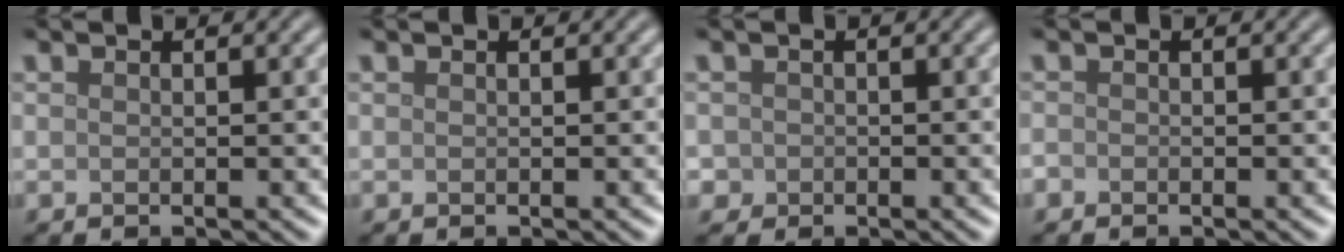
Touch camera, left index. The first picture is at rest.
{"total": 0.0}
{"total": 1.1, "force": [-0.2, 1.0, 0.0], "torque": [0.011, -0.003, -0.006]}
{"total": 0.5, "force": [-0.4, 0.3, 0.1], "torque": [0.001, -0.003, -0.009]}